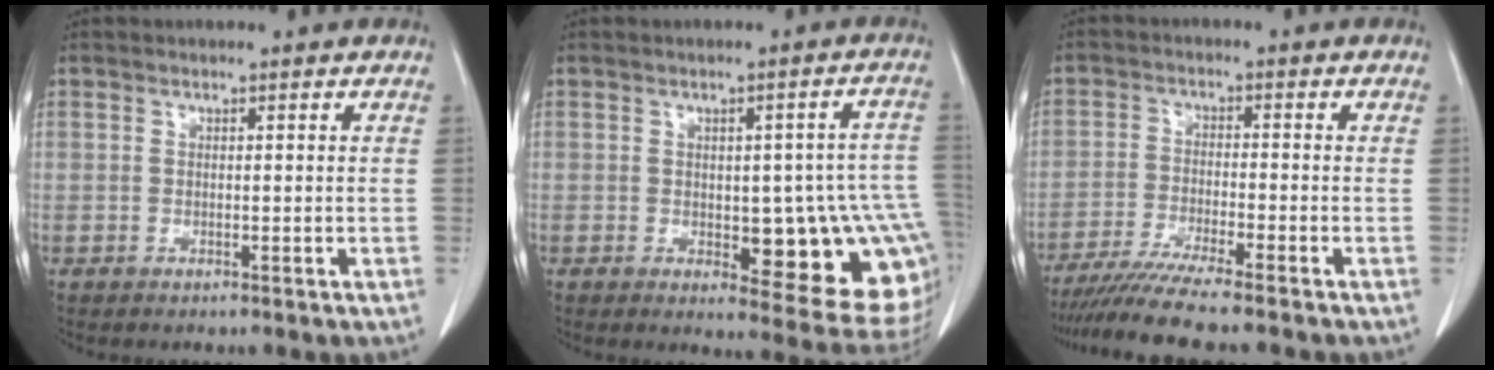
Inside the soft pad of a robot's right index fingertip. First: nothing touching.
{"total": 15.7, "force": [-2.5, 5.2, 14.6], "torque": [-0.107, 0.018, -0.011]}
{"total": 8.8, "force": [-7.5, -1.2, 4.5], "torque": [-0.066, -0.028, -0.126]}